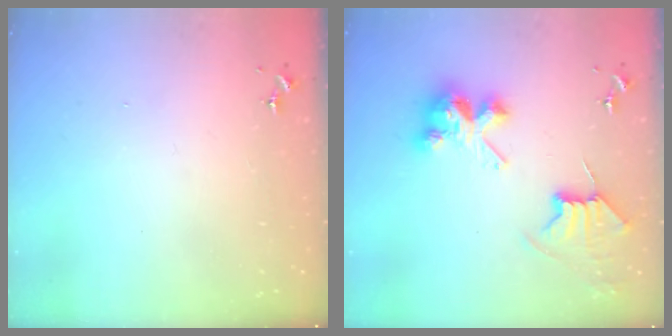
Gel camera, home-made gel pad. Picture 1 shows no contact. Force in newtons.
{"total": 8.5, "press": 8.5, "slide": 0.7}